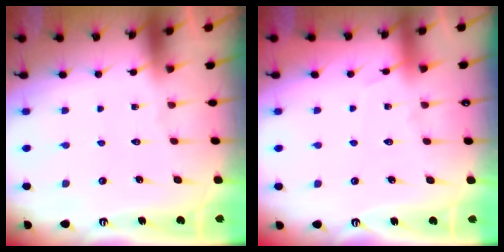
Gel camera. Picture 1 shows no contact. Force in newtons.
{"total": 3.9, "press": 3.8, "slide": 0.6}